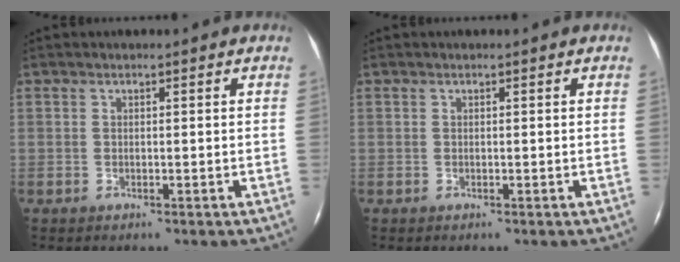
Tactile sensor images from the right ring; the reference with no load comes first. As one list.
[{"total": 0.0}]